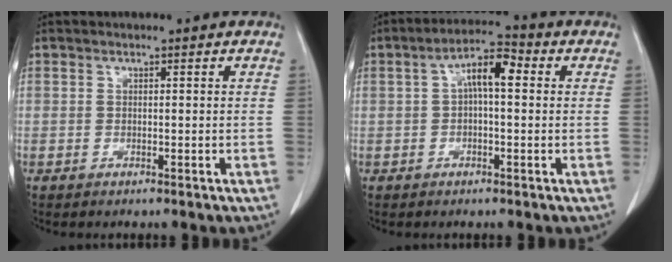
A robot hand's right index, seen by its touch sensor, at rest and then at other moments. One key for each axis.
{"total": 6.2, "fx": 1.0, "fy": 2.0, "fz": 5.8, "tx": -0.104, "ty": 0.027, "tz": 0.013}